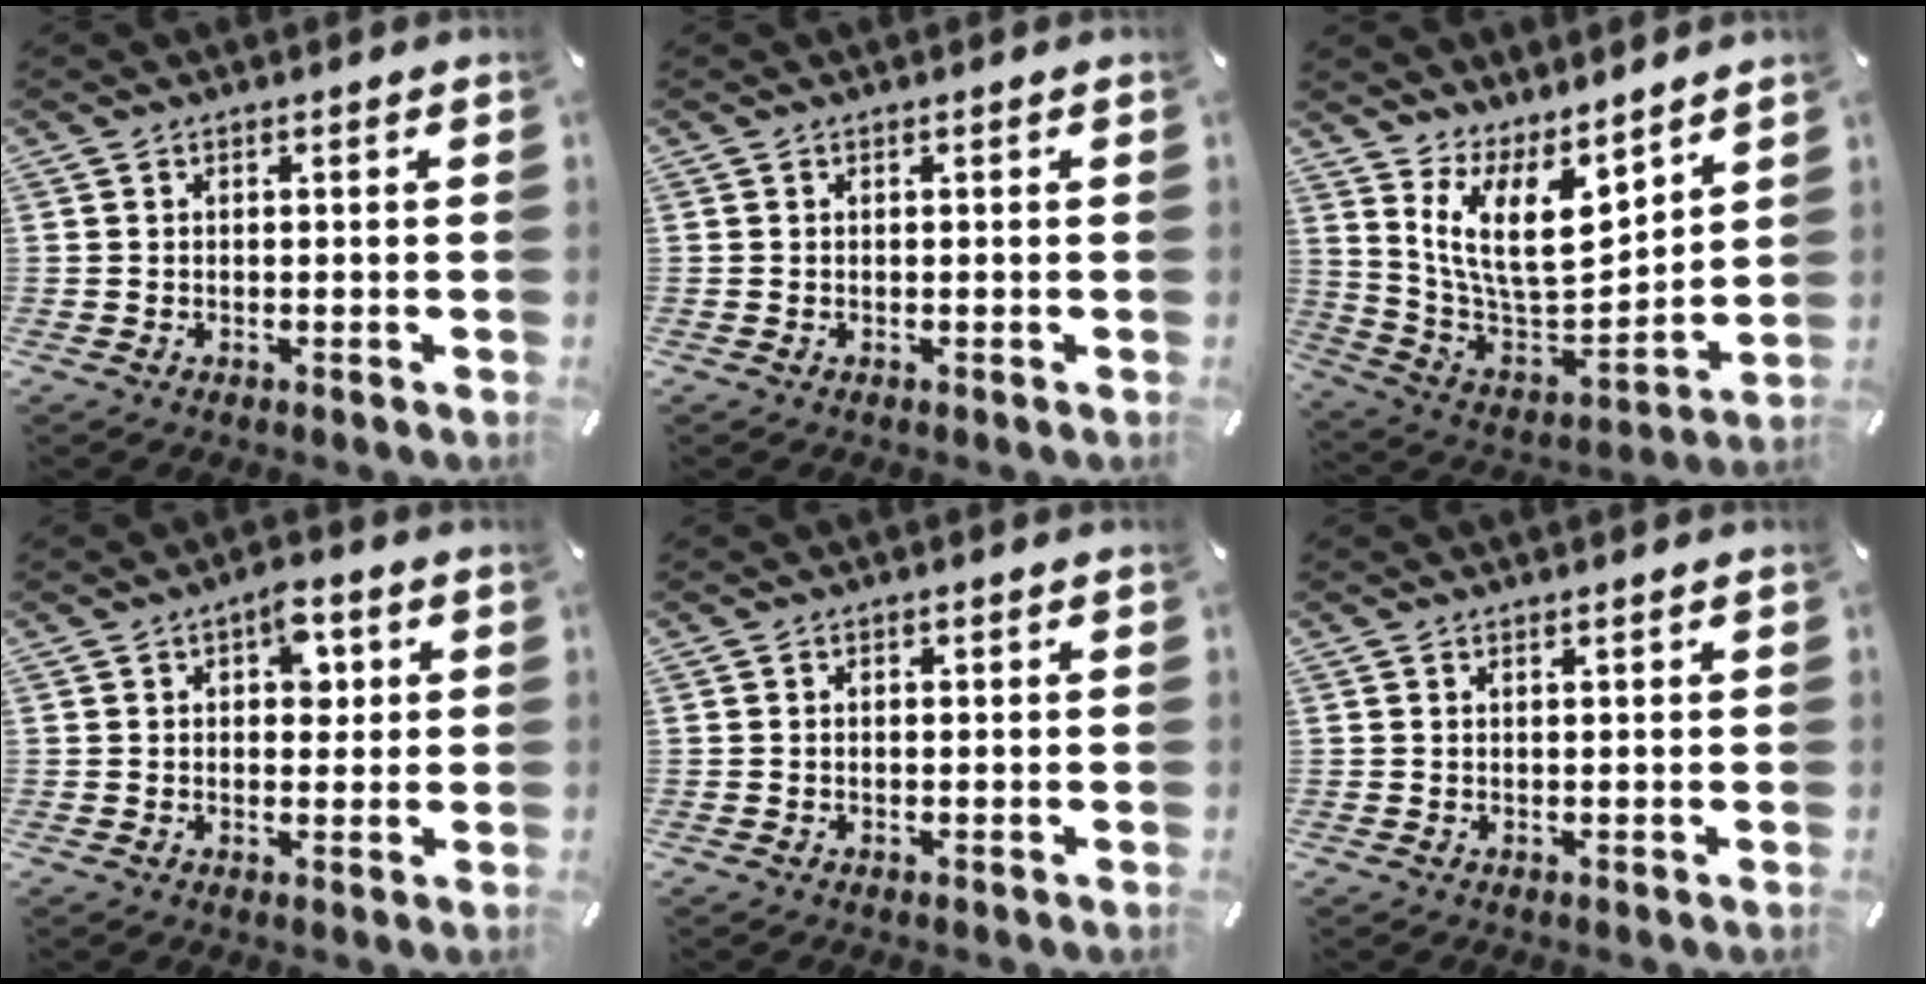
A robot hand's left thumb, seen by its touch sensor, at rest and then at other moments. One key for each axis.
{"total": 0.0}
{"total": 16.3, "fx": 9.1, "fy": 8.1, "fz": 10.8, "tx": -0.224, "ty": -0.070, "tz": 0.170}
{"total": 6.1, "fx": 1.8, "fy": 3.7, "fz": 4.4, "tx": -0.045, "ty": -0.007, "tz": 0.021}
{"total": 0.7, "fx": 0.0, "fy": 0.4, "fz": 0.5, "tx": -0.011, "ty": 0.001, "tz": 0.000}
{"total": 0.7, "fx": 0.4, "fy": 0.1, "fz": 0.5, "tx": -0.010, "ty": -0.001, "tz": 0.008}